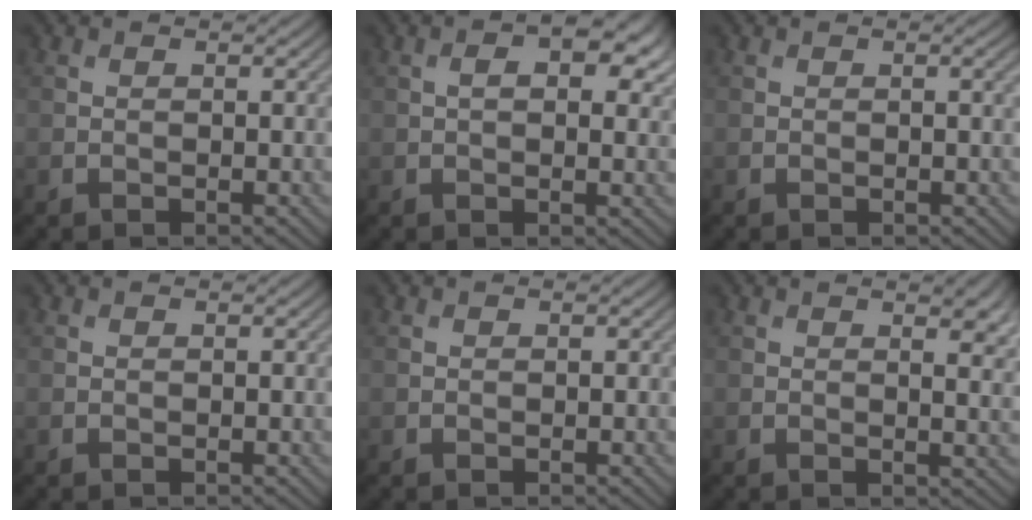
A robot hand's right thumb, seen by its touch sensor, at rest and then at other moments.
{"total": 6.4, "force": [2.1, 3.3, 5.1], "torque": [-0.077, 0.004, 0.027]}
{"total": 1.0, "force": [0.3, 0.1, 1.0], "torque": [-0.016, 0.001, 0.003]}
{"total": 0.0}
{"total": 0.0}
{"total": 4.0, "force": [1.6, 1.2, 3.5], "torque": [-0.051, 0.002, 0.027]}